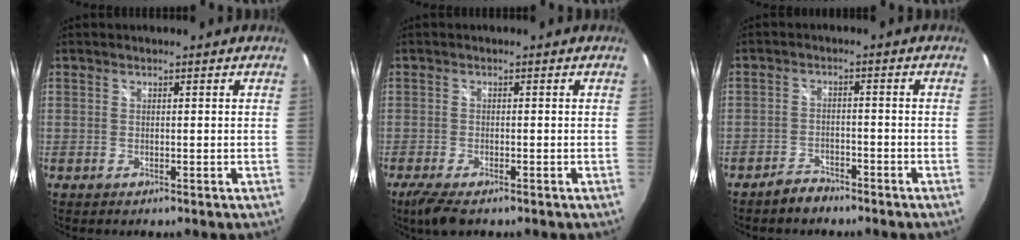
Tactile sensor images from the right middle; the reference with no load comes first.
{"total": 5.2, "force": [-3.6, 1.3, 3.4], "torque": [-0.078, -0.023, -0.065]}
{"total": 2.8, "force": [-2.7, 0.7, 0.5], "torque": [-0.020, 0.003, -0.047]}